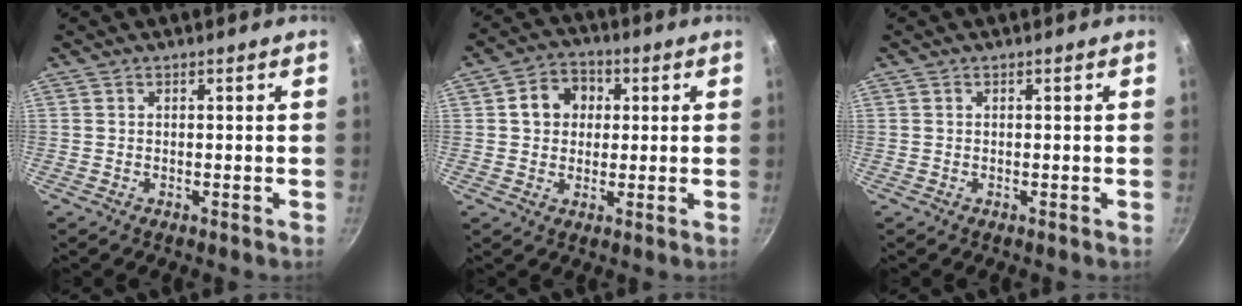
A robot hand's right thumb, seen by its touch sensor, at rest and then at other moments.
{"total": 7.7, "force": [1.6, 6.5, 3.7], "torque": [-0.027, 0.010, 0.015]}
{"total": 0.0}